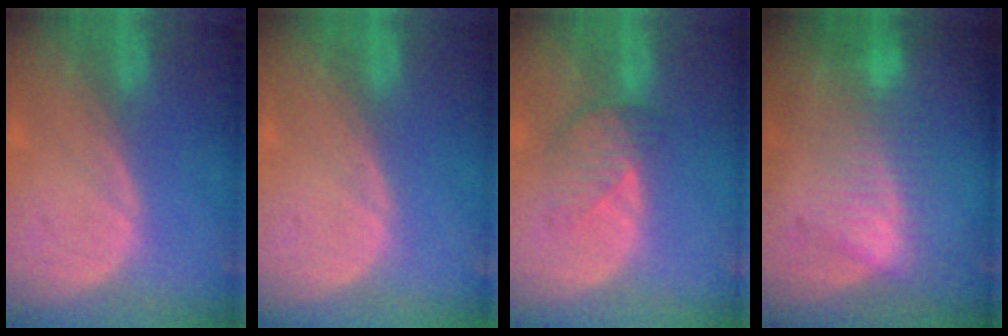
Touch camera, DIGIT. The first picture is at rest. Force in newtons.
{"total": 0.0}
{"total": 4.5, "press": 4.0, "slide": 2.1}
{"total": 6.8, "press": 6.7, "slide": 1.2}